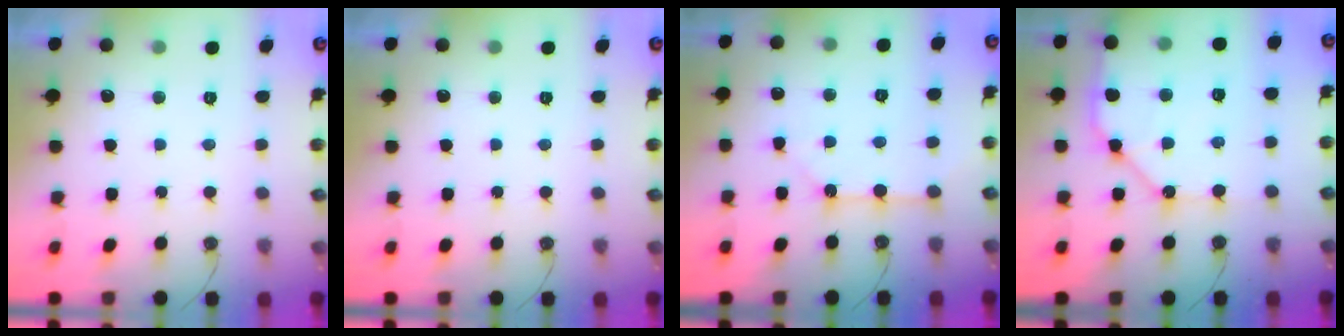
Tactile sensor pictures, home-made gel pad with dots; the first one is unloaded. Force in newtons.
{"total": 0.0}
{"total": 4.2, "press": 4.1, "slide": 0.4}
{"total": 11.9, "press": 11.8, "slide": 1.1}